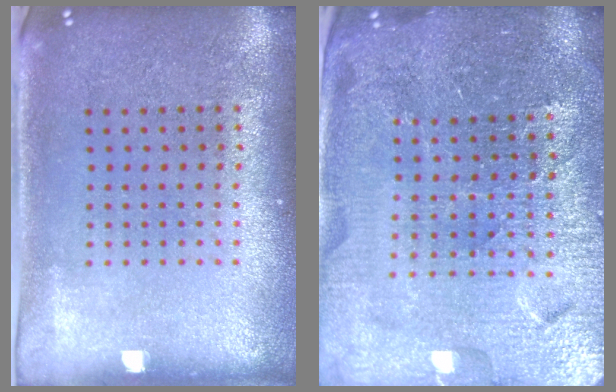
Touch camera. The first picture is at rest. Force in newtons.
{"total": 5.1, "press": 4.7, "slide": 1.9}